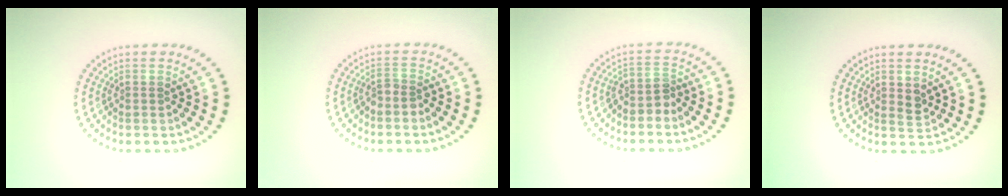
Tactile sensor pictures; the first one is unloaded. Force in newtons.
{"total": 1.4, "press": 1.0, "slide": 1.0}
{"total": 2.0, "press": 1.6, "slide": 1.2}
{"total": 1.0, "press": 0.9, "slide": 0.3}